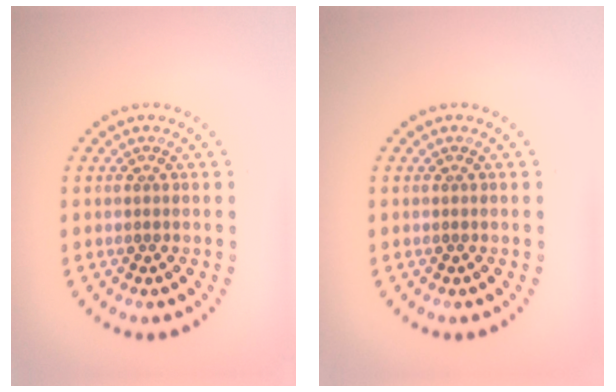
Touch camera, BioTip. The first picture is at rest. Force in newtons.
{"total": 0.0}